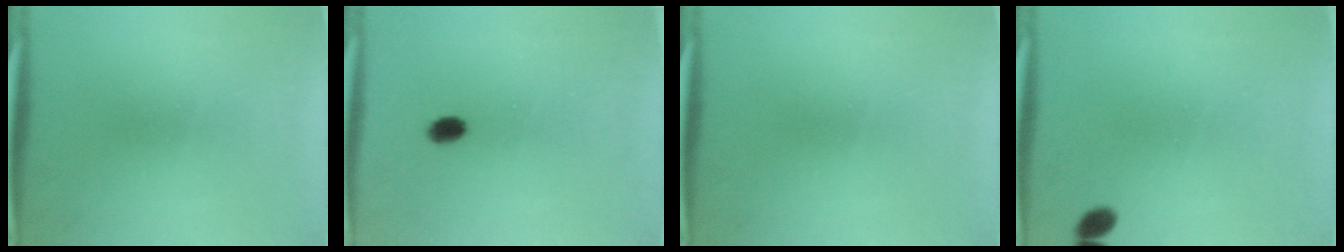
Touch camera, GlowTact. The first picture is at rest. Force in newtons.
{"total": 2.4}
{"total": 0.0}
{"total": 2.1}